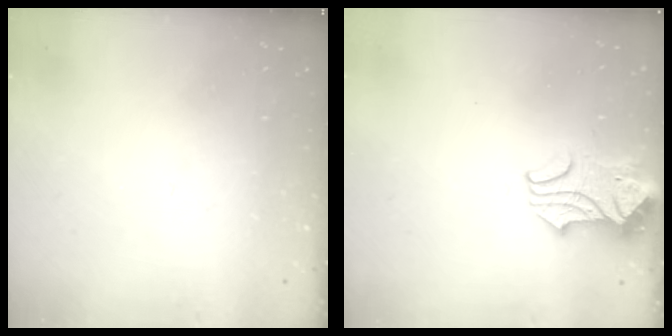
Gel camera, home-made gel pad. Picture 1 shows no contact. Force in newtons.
{"total": 2.2, "press": 2.1, "slide": 0.5}